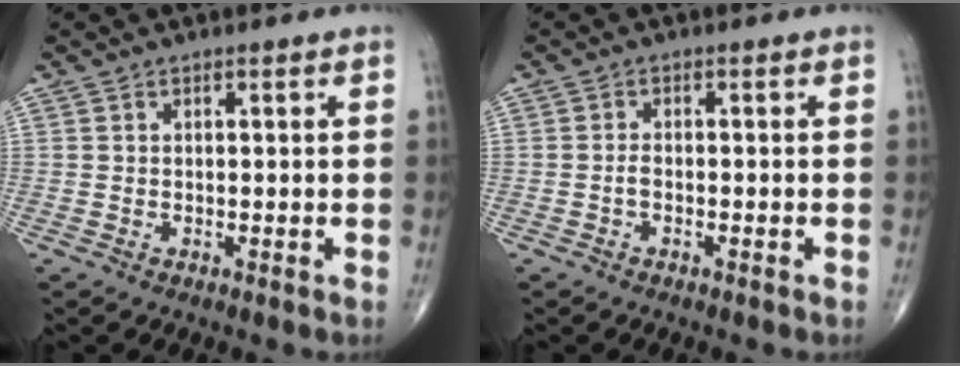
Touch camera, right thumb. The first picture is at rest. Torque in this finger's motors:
{"motor_torque": [-0.26, 0.05, 0.07, 0.16, -0.02]}